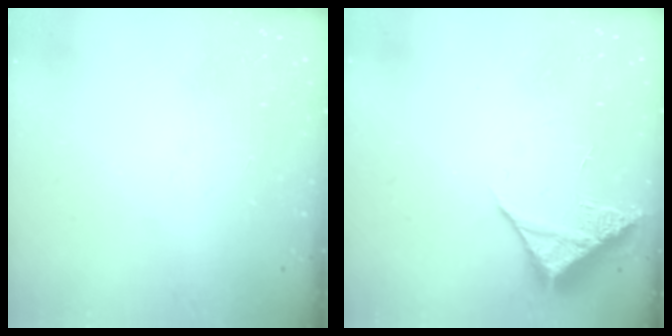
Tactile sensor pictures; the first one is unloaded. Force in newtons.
{"total": 7.1, "press": 7.1, "slide": 0.3}